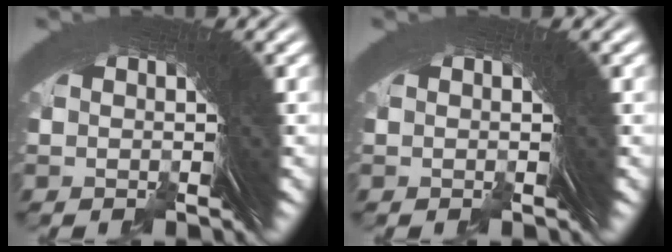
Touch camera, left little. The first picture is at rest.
{"total": 0.0}